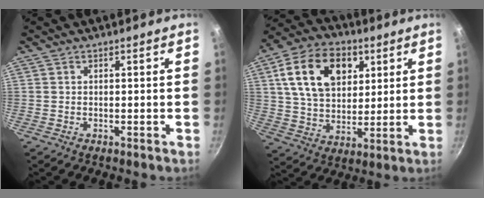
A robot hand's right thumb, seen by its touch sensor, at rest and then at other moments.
{"total": 17.6, "force": [6.1, 11.9, 11.5], "torque": [-0.173, -0.006, 0.098]}